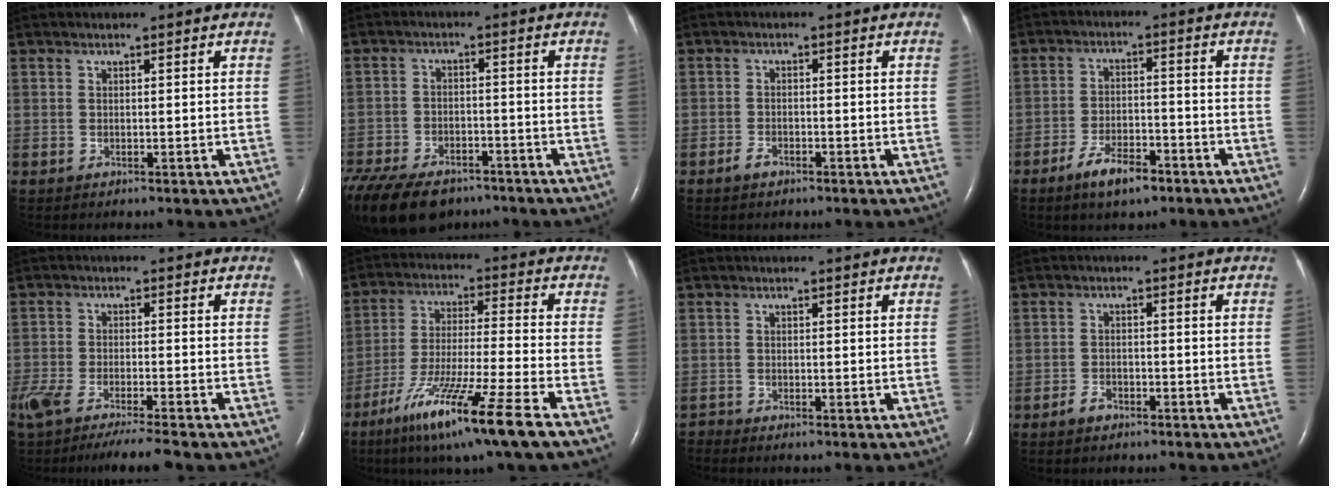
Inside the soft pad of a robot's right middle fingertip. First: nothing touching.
{"total": 18.7, "force": [-13.4, 9.5, 8.9], "torque": [-0.253, -0.033, -0.201]}
{"total": 1.8, "force": [-1.3, 0.8, 0.9], "torque": [-0.023, 0.001, -0.023]}
{"total": 6.5, "force": [-4.4, 2.3, 4.2], "torque": [-0.082, -0.002, -0.073]}
{"total": 12.3, "force": [-10.2, 1.2, 6.8], "torque": [-0.125, -0.023, -0.169]}
{"total": 15.4, "force": [-9.5, -1.2, 12.0], "torque": [-0.245, -0.055, -0.173]}
{"total": 0.8, "force": [-0.7, -0.1, -0.3], "torque": [0.003, -0.006, -0.014]}
{"total": 2.4, "force": [-1.7, 1.3, 0.9], "torque": [-0.023, 0.003, -0.028]}